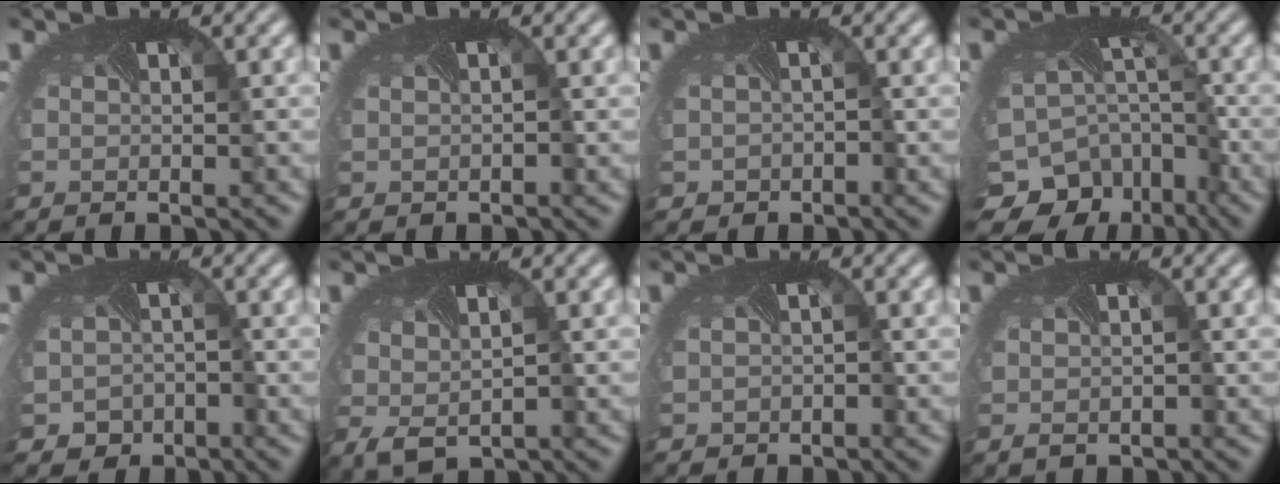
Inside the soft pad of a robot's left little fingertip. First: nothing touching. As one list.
[{"total": 0.8, "force": [0.5, 0.6, -0.1], "torque": [0.003, 0.002, 0.013]}, {"total": 1.5, "force": [-0.3, 1.4, -0.4], "torque": [0.013, -0.004, -0.007]}, {"total": 12.1, "force": [-8.2, 8.3, 3.3], "torque": [-0.075, -0.034, -0.094]}, {"total": 2.7, "force": [-1.1, 2.5, 0.1], "torque": [0.000, -0.013, -0.006]}, {"total": 1.6, "force": [0.1, 1.3, 1.0], "torque": [-0.039, -0.005, 0.008]}, {"total": 1.1, "force": [-0.1, 1.0, -0.5], "torque": [0.017, -0.002, -0.004]}, {"total": 0.9, "force": [0.0, 0.9, 0.1], "torque": [-0.008, 0.000, 0.001]}]